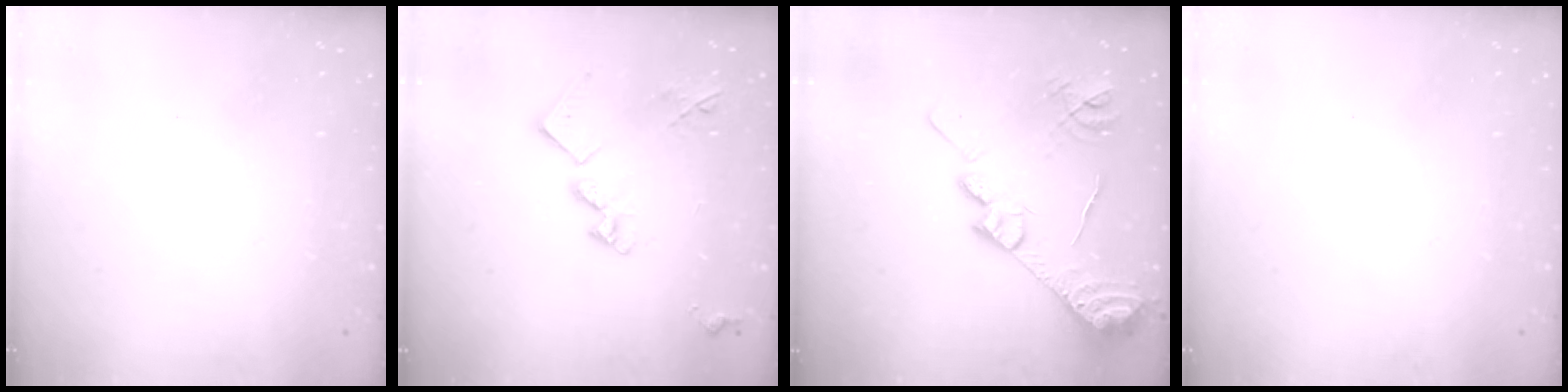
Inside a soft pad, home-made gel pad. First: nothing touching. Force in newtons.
{"total": 14.9, "press": 14.9, "slide": 0.6}
{"total": 17.0, "press": 16.9, "slide": 1.6}
{"total": 0.0}